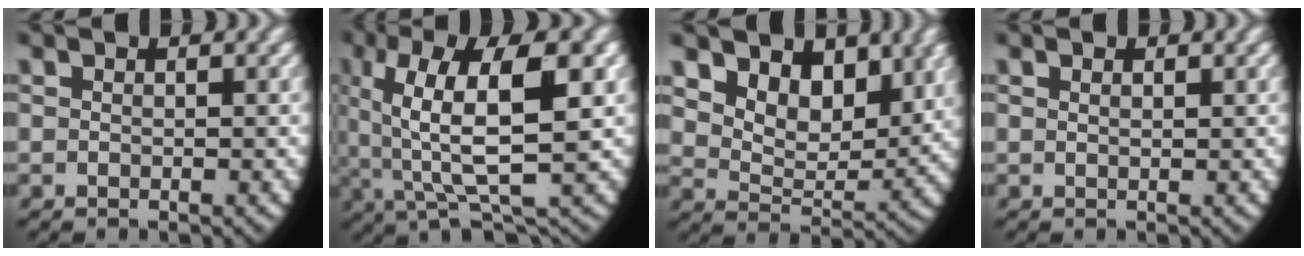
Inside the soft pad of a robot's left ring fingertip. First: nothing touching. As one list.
[{"total": 10.4, "force": [1.3, 4.9, 9.1], "torque": [-0.153, -0.006, 0.026]}, {"total": 9.9, "force": [3.9, 7.0, 5.7], "torque": [-0.126, -0.019, 0.058]}, {"total": 0.5, "force": [0.4, -0.2, 0.3], "torque": [-0.005, -0.006, 0.011]}]